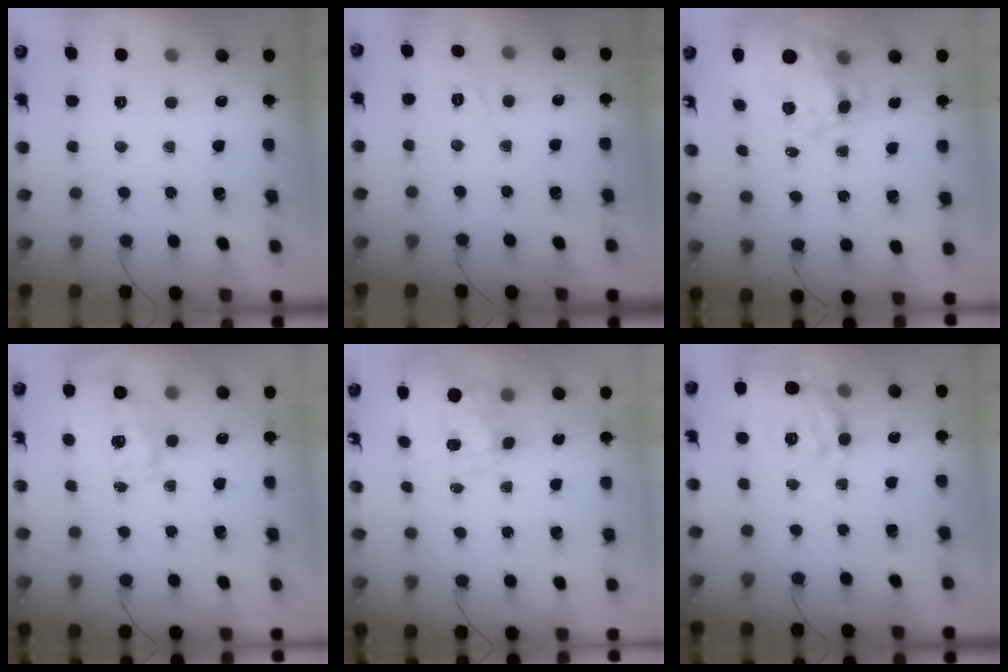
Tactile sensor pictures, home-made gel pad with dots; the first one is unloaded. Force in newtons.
{"total": 2.2, "press": 0.7, "slide": 2.1}
{"total": 10.7, "press": 9.8, "slide": 4.3}
{"total": 1.9, "press": 1.8, "slide": 0.5}
{"total": 10.1, "press": 9.9, "slide": 1.7}
{"total": 19.9, "press": 19.7, "slide": 3.0}